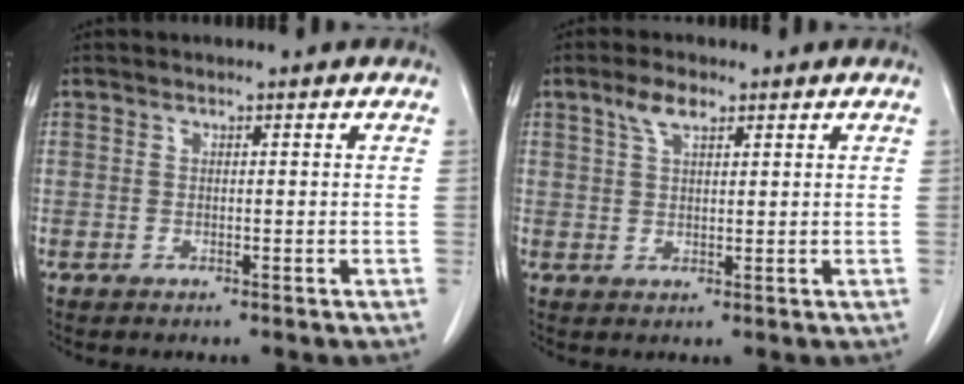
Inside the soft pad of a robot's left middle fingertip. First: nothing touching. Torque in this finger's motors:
{"motor_torque": [0.23, -0.14, -0.14, -0.03]}